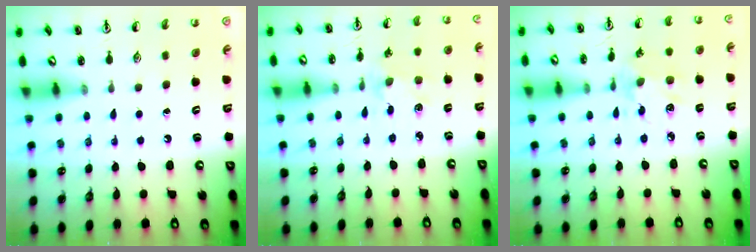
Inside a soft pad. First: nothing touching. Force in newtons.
{"total": 2.7, "press": 2.6, "slide": 0.4}
{"total": 8.7, "press": 8.7, "slide": 0.6}